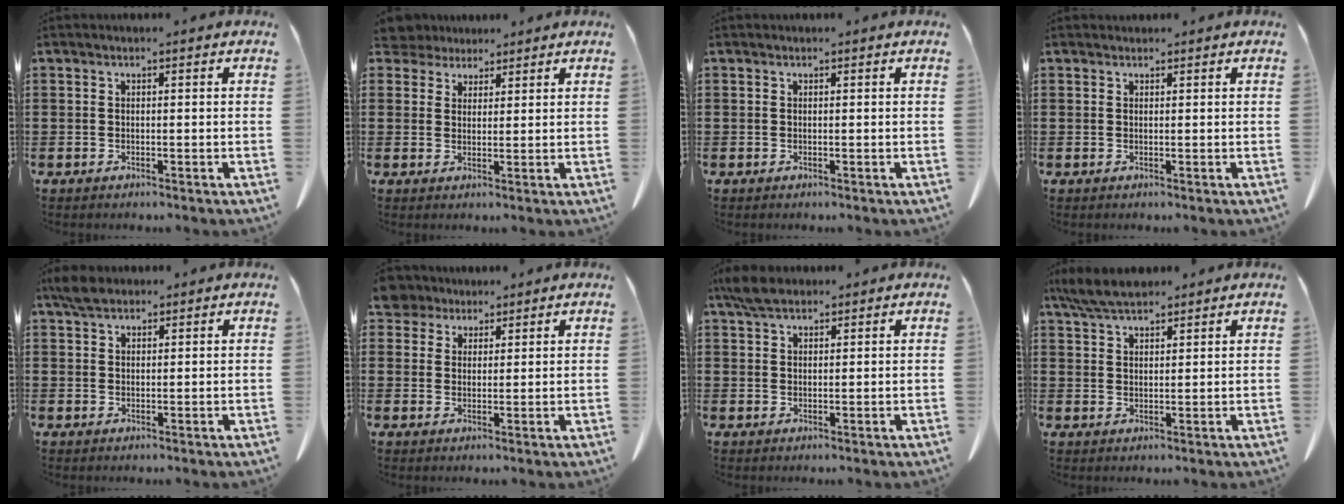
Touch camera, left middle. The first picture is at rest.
{"total": 3.6, "force": [3.2, 1.7, 0.4], "torque": [-0.023, -0.002, 0.060]}
{"total": 0.0}
{"total": 0.8, "force": [0.7, 0.4, 0.0], "torque": [-0.002, -0.001, 0.016]}
{"total": 3.2, "force": [2.6, 1.3, 1.4], "torque": [-0.034, 0.004, 0.050]}
{"total": 4.0, "force": [3.5, 2.0, 0.5], "torque": [-0.020, -0.003, 0.066]}
{"total": 4.2, "force": [3.3, 1.5, 2.0], "torque": [-0.048, 0.000, 0.064]}
{"total": 5.5, "force": [4.7, 1.2, 2.5], "torque": [-0.061, -0.009, 0.091]}